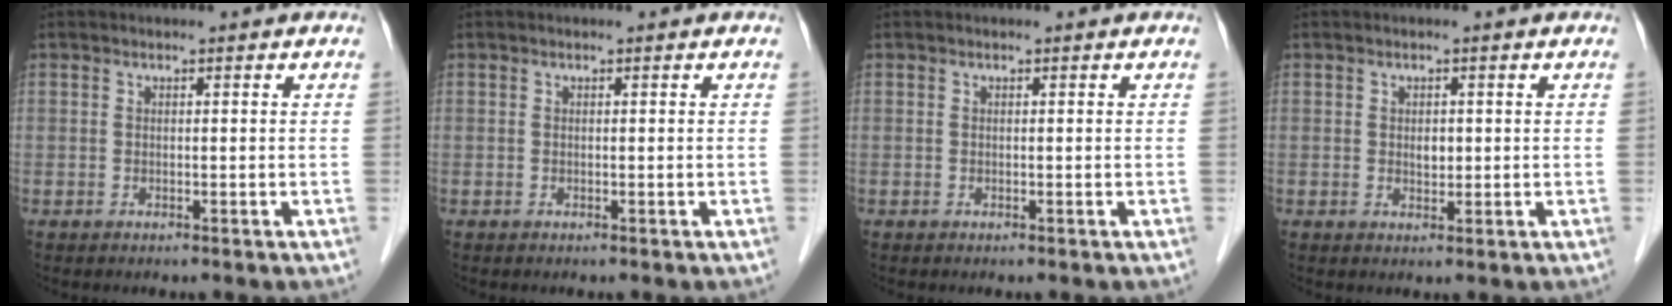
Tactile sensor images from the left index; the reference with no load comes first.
{"total": 0.0}
{"total": 0.0}
{"total": 1.5, "force": [0.2, 1.0, 1.1], "torque": [-0.018, -0.001, 0.006]}